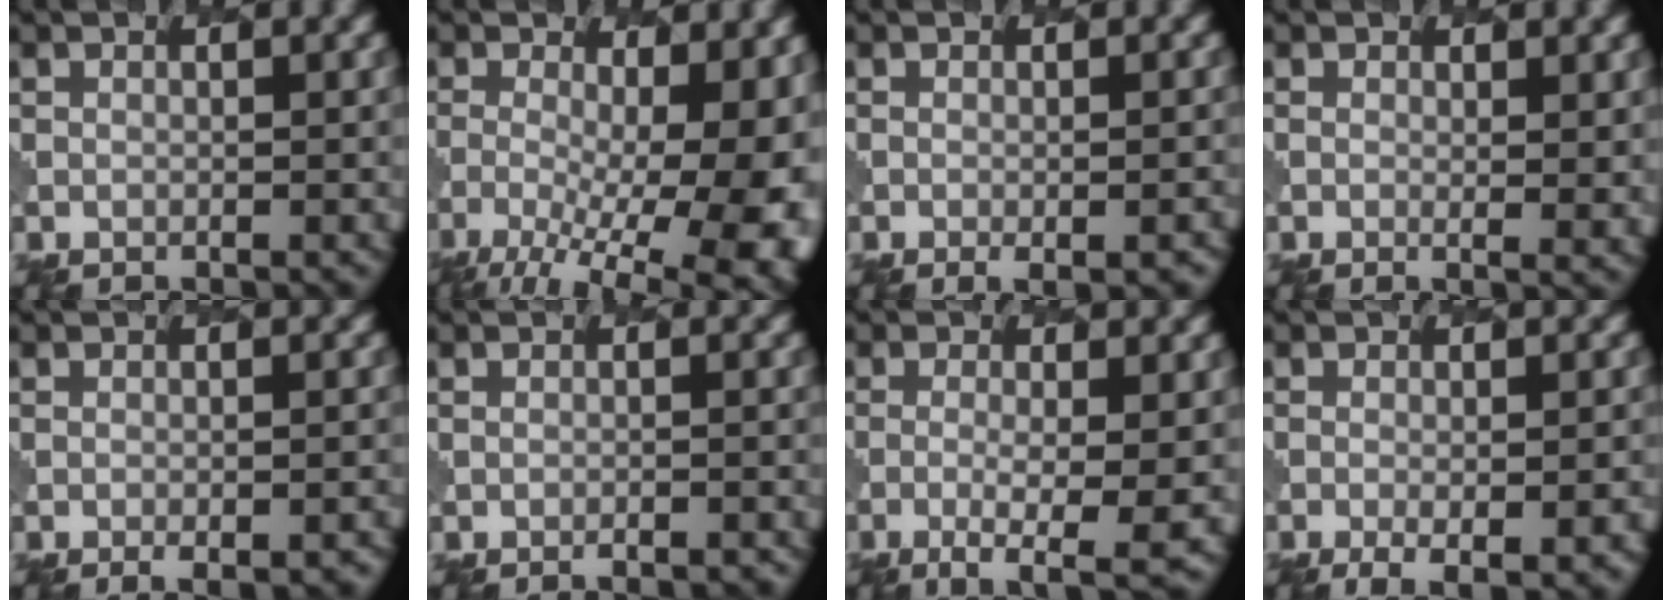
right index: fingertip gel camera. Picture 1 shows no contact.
{"total": 14.9, "force": [-3.1, 6.6, 13.0], "torque": [-0.186, -0.026, -0.029]}
{"total": 2.9, "force": [-1.2, 1.0, 2.4], "torque": [-0.021, -0.001, -0.004]}
{"total": 2.3, "force": [0.4, 0.6, 2.2], "torque": [-0.031, -0.009, 0.010]}
{"total": 3.5, "force": [-1.9, 1.3, 2.6], "torque": [-0.025, 0.009, -0.013]}
{"total": 2.0, "force": [-1.6, 0.7, 1.0], "torque": [-0.003, 0.013, -0.022]}
{"total": 4.5, "force": [-1.7, 0.9, 4.1], "torque": [-0.074, -0.007, -0.030]}
{"total": 5.7, "force": [-2.4, 2.0, 4.7], "torque": [-0.064, -0.010, -0.021]}